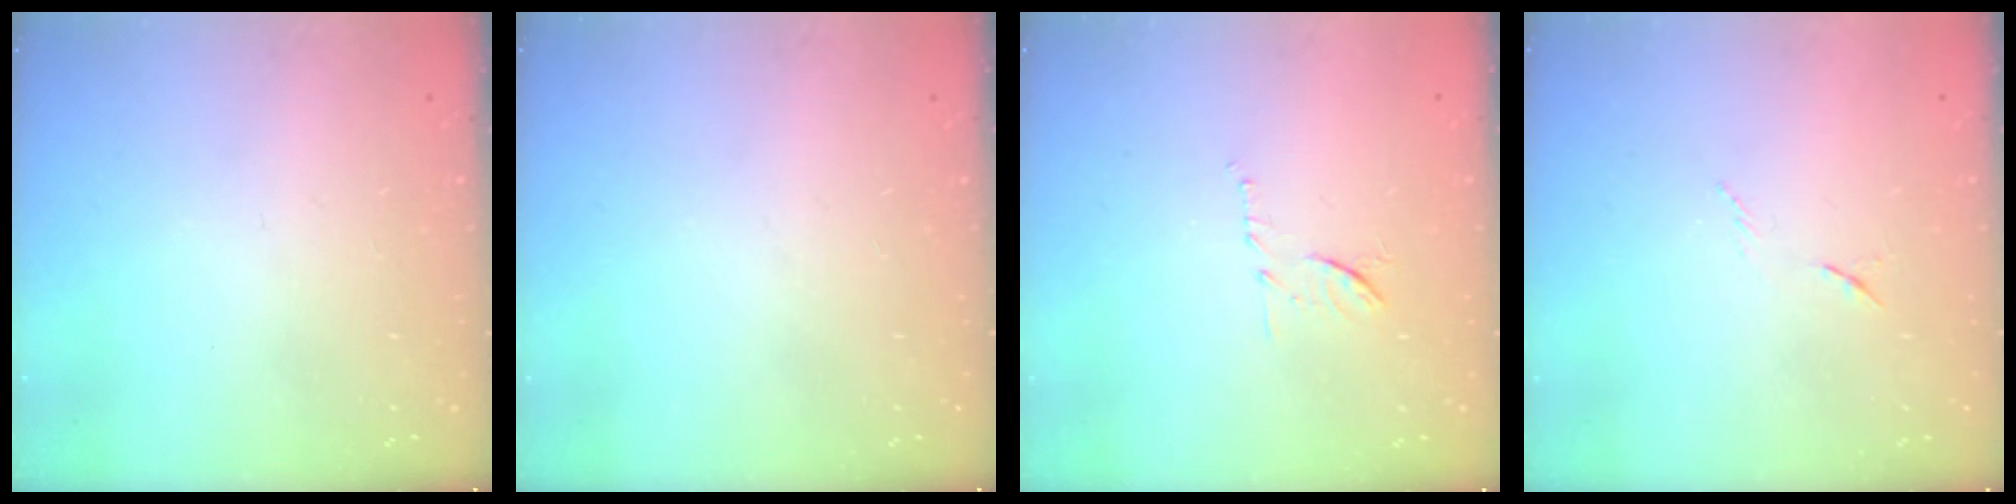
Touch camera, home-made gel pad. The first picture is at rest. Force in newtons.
{"total": 0.0}
{"total": 7.8, "press": 7.8, "slide": 0.3}
{"total": 6.2, "press": 6.1, "slide": 0.9}